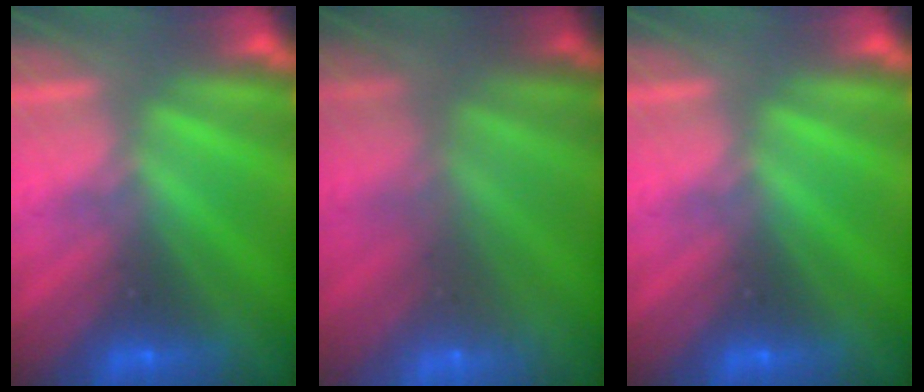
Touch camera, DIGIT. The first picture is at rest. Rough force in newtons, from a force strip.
{"total": 9.0}
{"total": 0.0}